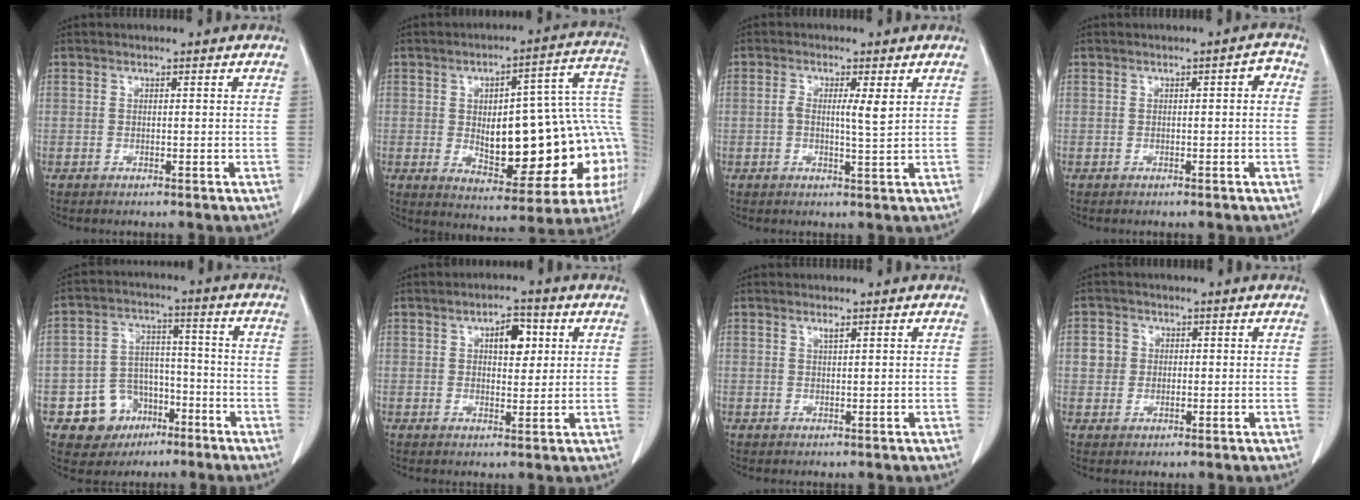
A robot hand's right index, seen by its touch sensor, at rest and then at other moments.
{"total": 24.3, "force": [-2.8, 8.1, 22.7], "torque": [-0.231, 0.041, -0.011]}
{"total": 3.6, "force": [0.7, 0.3, 3.6], "torque": [-0.066, 0.002, 0.009]}
{"total": 1.7, "force": [0.1, 0.5, 1.7], "torque": [-0.018, 0.007, -0.001]}
{"total": 8.9, "force": [-4.1, 7.6, 2.4], "torque": [-0.036, 0.020, -0.055]}
{"total": 4.9, "force": [1.7, 2.3, 4.0], "torque": [-0.061, 0.008, 0.027]}
{"total": 0.9, "force": [0.6, -0.1, 0.6], "torque": [-0.013, -0.001, 0.013]}
{"total": 3.3, "force": [0.5, 3.1, 0.9], "torque": [-0.009, 0.009, 0.009]}